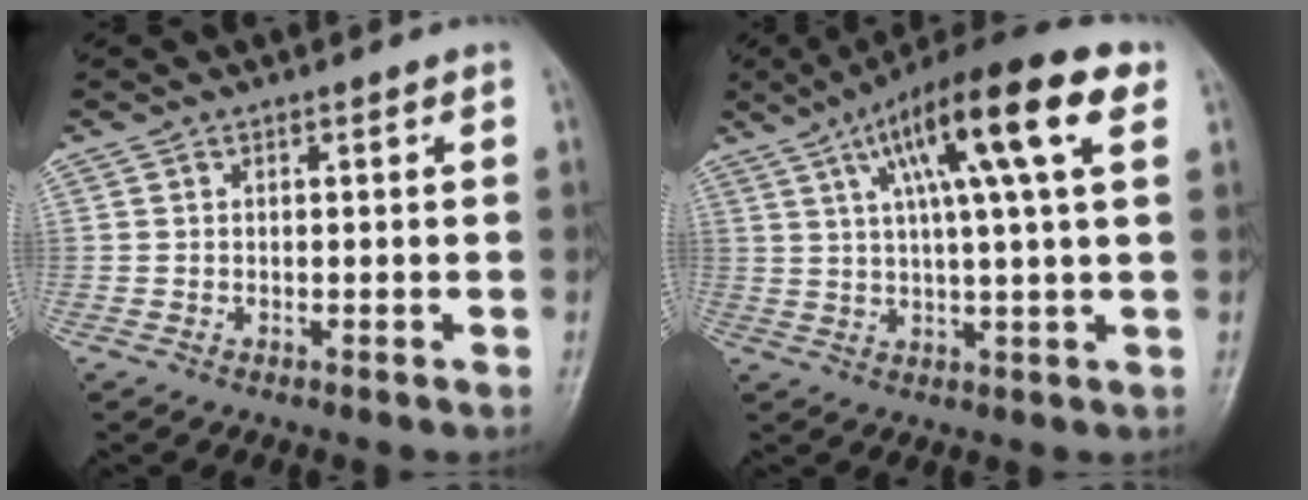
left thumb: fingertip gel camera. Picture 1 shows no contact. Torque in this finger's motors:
{"motor_torque": [0.36, 0.45, 1.98, -0.79, 0.20]}